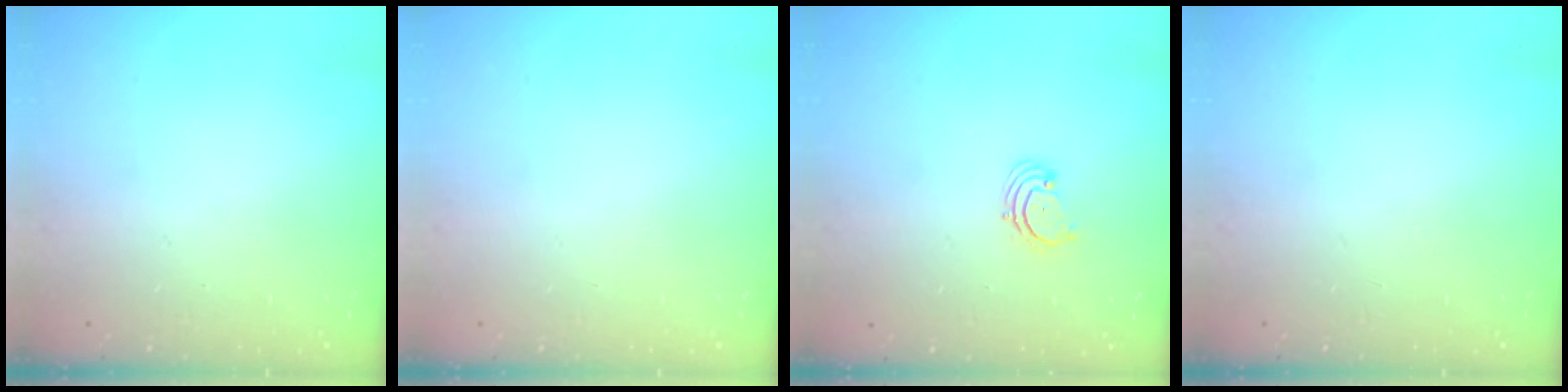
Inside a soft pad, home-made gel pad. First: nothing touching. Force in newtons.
{"total": 0.0}
{"total": 1.7, "press": 1.6, "slide": 0.2}
{"total": 0.0}